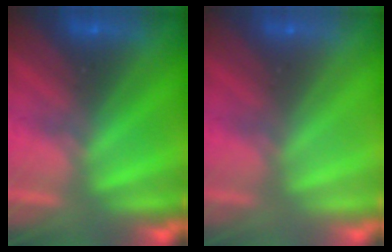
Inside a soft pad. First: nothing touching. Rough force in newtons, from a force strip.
{"total": 3.3}